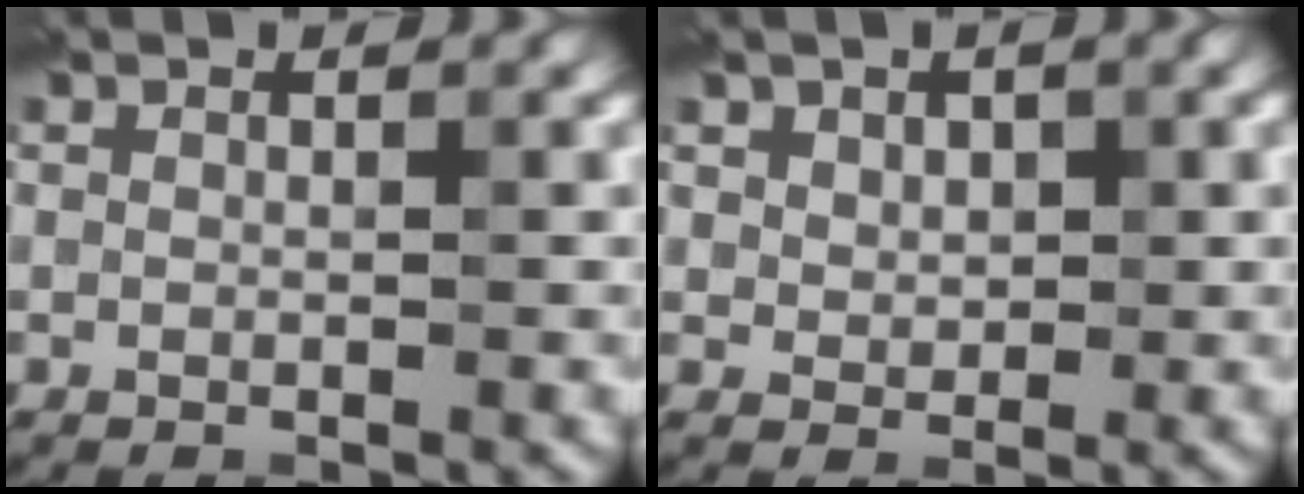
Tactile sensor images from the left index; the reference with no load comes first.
{"total": 2.8, "force": [1.6, 2.0, 1.0], "torque": [-0.033, -0.005, 0.038]}